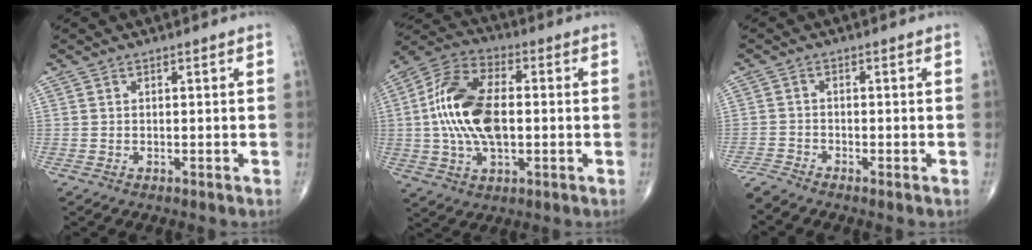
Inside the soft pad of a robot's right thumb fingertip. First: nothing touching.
{"total": 16.8, "force": [0.2, 9.1, 14.1], "torque": [-0.280, 0.019, -0.001]}
{"total": 2.3, "force": [-2.2, -0.1, 0.4], "torque": [-0.017, -0.007, -0.054]}